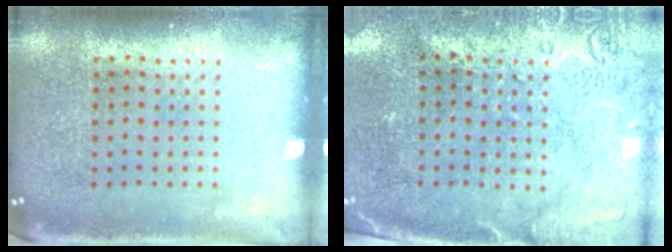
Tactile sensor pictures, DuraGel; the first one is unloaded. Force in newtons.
{"total": 2.8, "press": 2.2, "slide": 1.7}